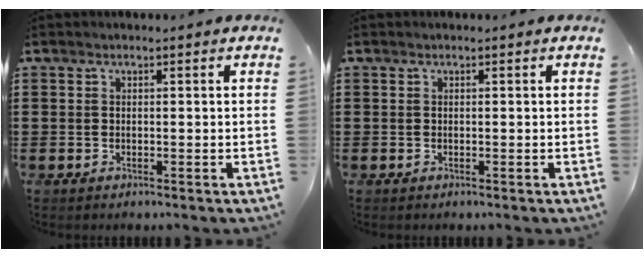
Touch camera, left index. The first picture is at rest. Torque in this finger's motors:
{"motor_torque": [-0.04, -0.03, 0.00, 0.00]}